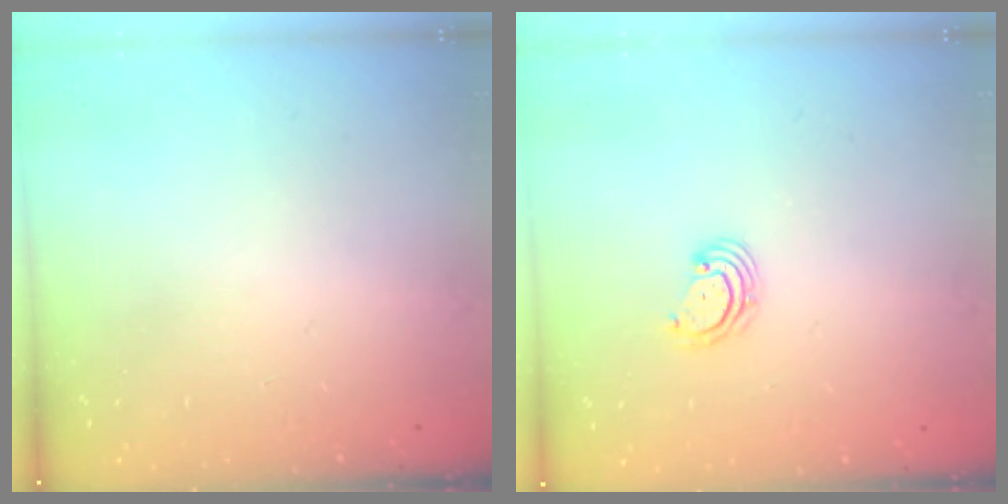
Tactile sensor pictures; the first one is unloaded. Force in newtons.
{"total": 3.3, "press": 3.3, "slide": 0.5}